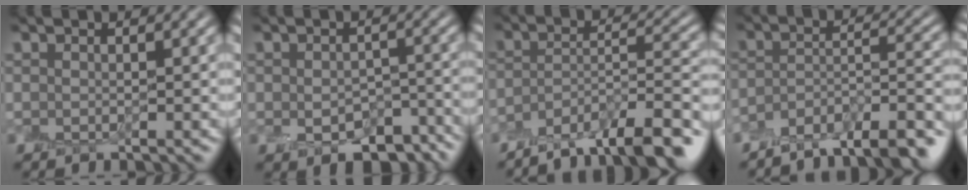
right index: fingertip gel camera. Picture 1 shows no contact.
{"total": 5.2, "force": [-2.9, 2.7, 3.4], "torque": [-0.051, -0.011, -0.035]}
{"total": 8.9, "force": [-7.0, 2.1, 5.1], "torque": [-0.068, 0.004, -0.117]}
{"total": 7.7, "force": [-6.5, 1.8, 3.6], "torque": [-0.049, 0.002, -0.107]}